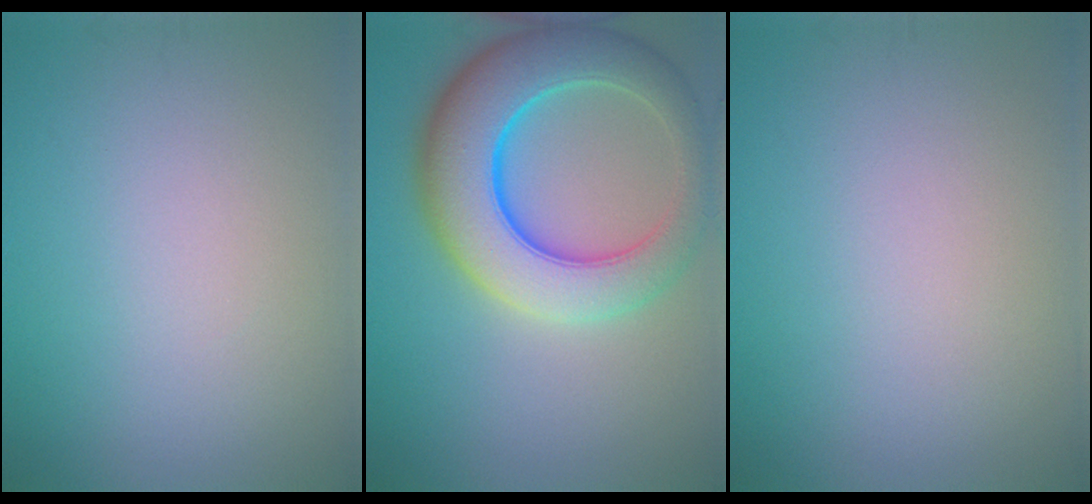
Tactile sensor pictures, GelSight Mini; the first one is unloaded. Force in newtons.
{"total": 9.9, "press": 9.8, "slide": 0.5}
{"total": 0.0}